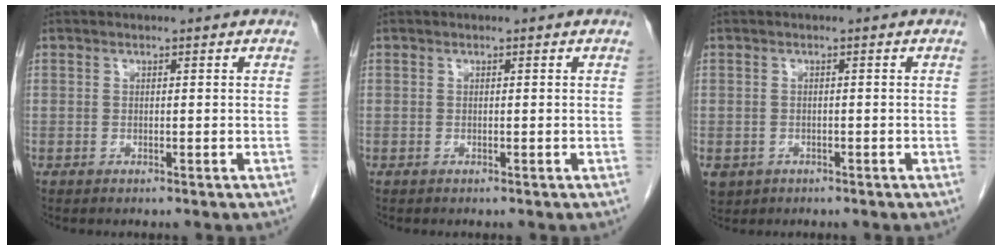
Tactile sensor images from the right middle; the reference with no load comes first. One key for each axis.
{"total": 0.0}
{"total": 4.1, "fx": -2.0, "fy": 3.4, "fz": 1.1, "tx": -0.024, "ty": -0.002, "tz": -0.026}